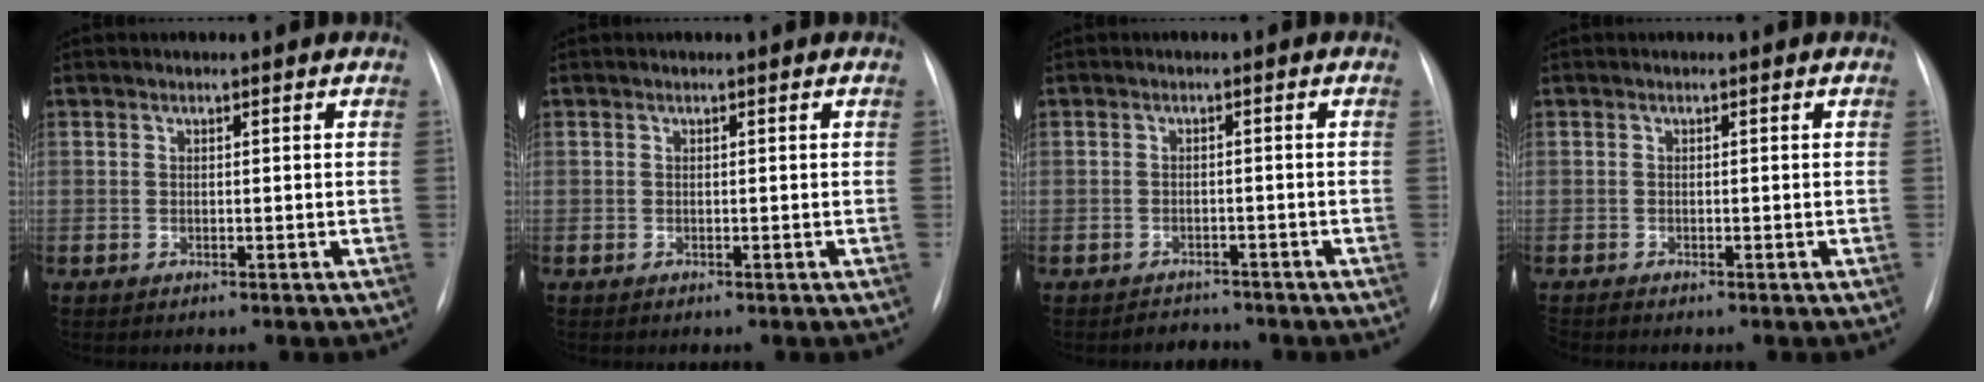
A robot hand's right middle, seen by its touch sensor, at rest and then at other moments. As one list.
[{"total": 0.0}, {"total": 2.5, "force": [-2.2, 1.0, -0.4], "torque": [0.003, 0.000, -0.031]}, {"total": 0.5, "force": [-0.5, -0.1, 0.1], "torque": [-0.004, -0.002, -0.011]}]